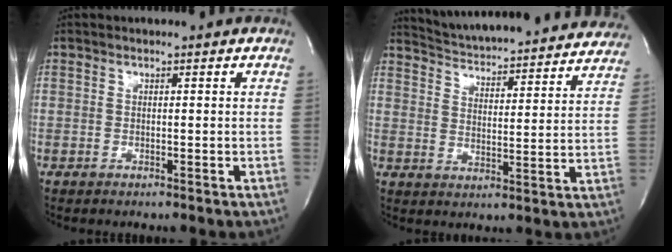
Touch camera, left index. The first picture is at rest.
{"total": 26.1, "force": [24.5, 3.9, 7.9], "torque": [-0.130, -0.034, 0.314]}